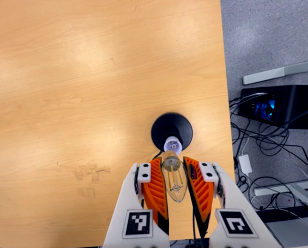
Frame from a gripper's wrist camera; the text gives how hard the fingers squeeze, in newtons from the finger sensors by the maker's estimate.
{"total": 20.9, "left": 22.5, "right": 19.3}